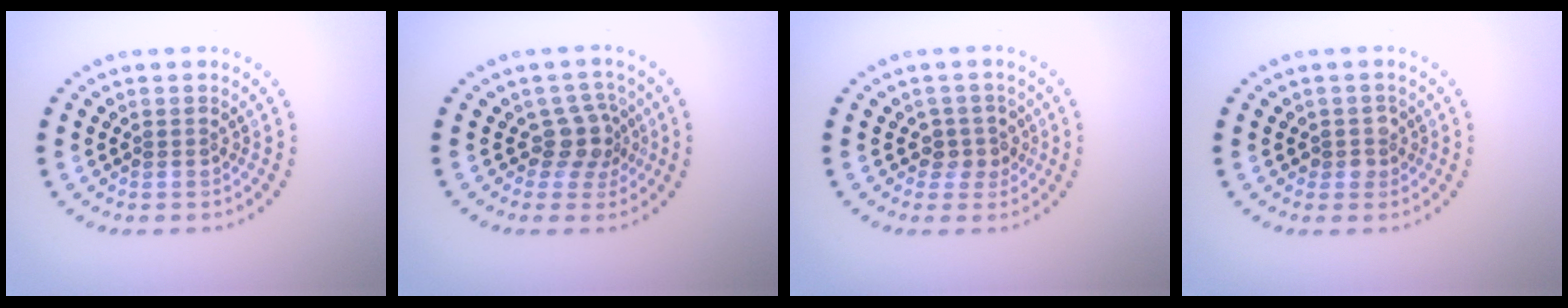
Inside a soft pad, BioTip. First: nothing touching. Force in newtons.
{"total": 2.7, "press": 2.0, "slide": 1.8}
{"total": 2.0, "press": 1.7, "slide": 1.0}
{"total": 1.5, "press": 1.2, "slide": 0.9}